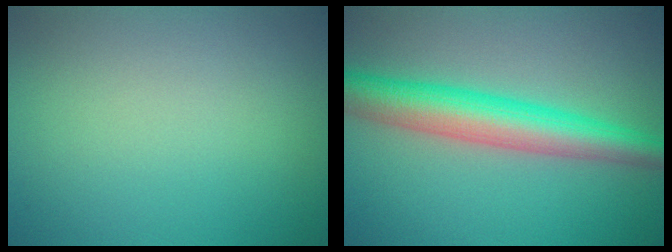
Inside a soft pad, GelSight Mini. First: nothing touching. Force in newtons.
{"total": 6.6, "press": 6.6, "slide": 0.1}